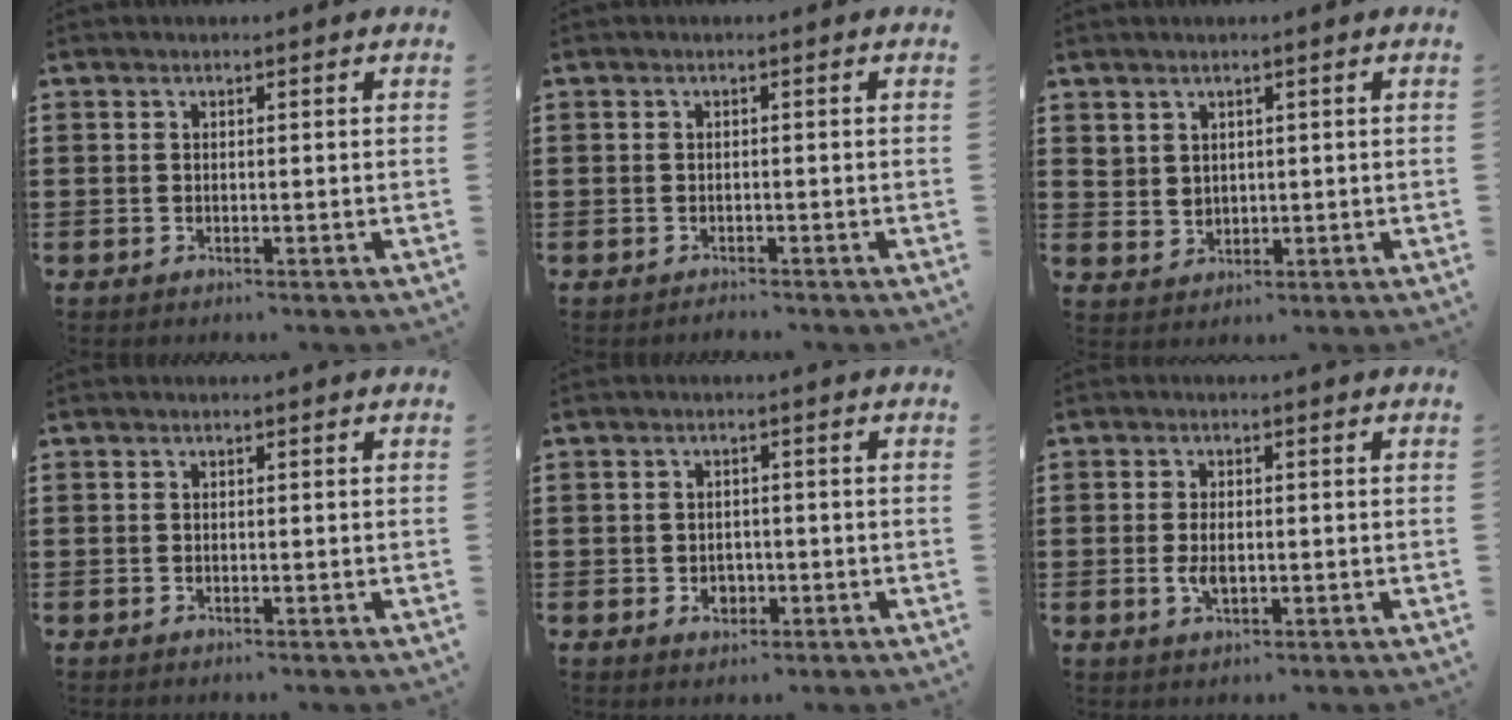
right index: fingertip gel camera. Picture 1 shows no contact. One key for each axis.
{"total": 0.6, "fx": -0.6, "fy": 0.1, "fz": 0.1, "tx": -0.004, "ty": -0.001, "tz": -0.014}
{"total": 2.4, "fx": 1.7, "fy": 1.7, "fz": 0.4, "tx": -0.018, "ty": 0.006, "tz": 0.034}
{"total": 0.0}
{"total": 2.2, "fx": -0.7, "fy": 1.5, "fz": 1.3, "tx": -0.030, "ty": -0.001, "tz": -0.014}
{"total": 3.2, "fx": -0.4, "fy": 1.4, "fz": 2.9, "tx": -0.062, "ty": -0.004, "tz": -0.008}